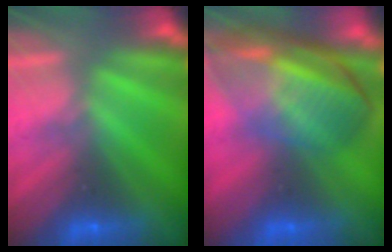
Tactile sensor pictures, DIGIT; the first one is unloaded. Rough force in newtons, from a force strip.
{"total": 7.0}